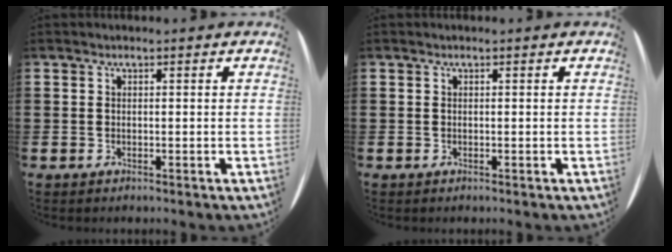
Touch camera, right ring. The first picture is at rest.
{"total": 0.0}